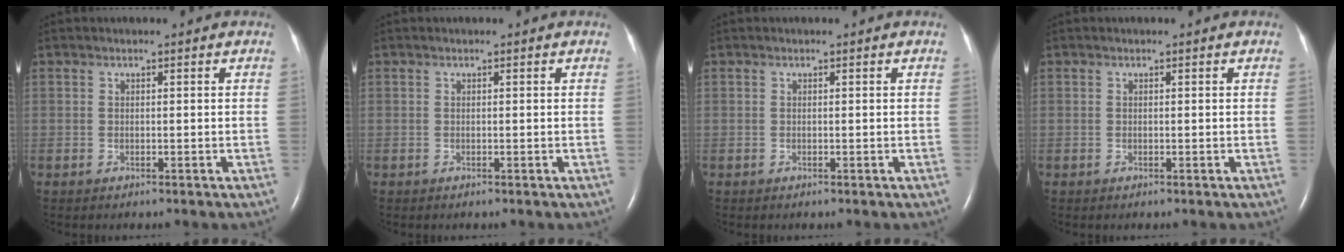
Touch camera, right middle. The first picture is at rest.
{"total": 0.0}
{"total": 0.0}
{"total": 0.0}